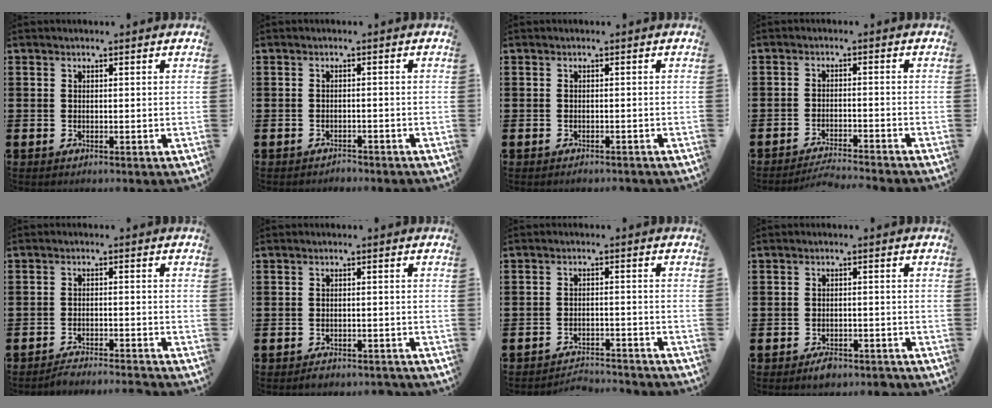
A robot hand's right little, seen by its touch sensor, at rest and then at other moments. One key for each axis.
{"total": 1.1, "fx": -1.1, "fy": 0.0, "fz": -0.1, "tx": -0.002, "ty": 0.002, "tz": -0.024}
{"total": 0.6, "fx": -0.6, "fy": 0.1, "fz": 0.1, "tx": -0.004, "ty": -0.003, "tz": -0.012}
{"total": 2.7, "fx": -2.6, "fy": -0.3, "fz": 0.4, "tx": -0.008, "ty": 0.003, "tz": -0.055}
{"total": 2.3, "fx": -2.3, "fy": -0.3, "fz": 0.2, "tx": -0.006, "ty": 0.003, "tz": -0.046}
{"total": 1.1, "fx": -1.1, "fy": 0.2, "fz": 0.1, "tx": -0.006, "ty": 0.000, "tz": -0.023}
{"total": 2.9, "fx": -2.8, "fy": 0.0, "fz": -0.1, "tx": -0.004, "ty": 0.003, "tz": -0.062}
{"total": 1.6, "fx": -1.4, "fy": 0.7, "fz": 0.5, "tx": -0.012, "ty": 0.003, "tz": -0.030}